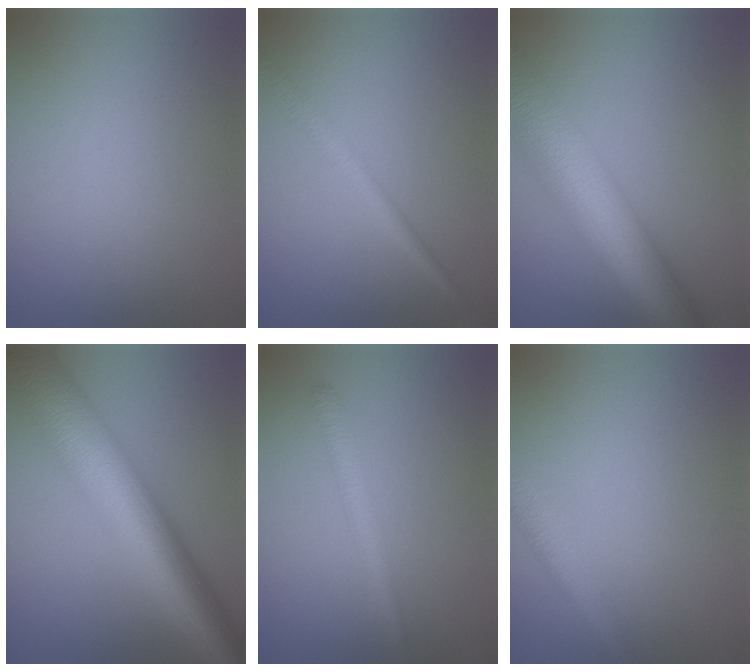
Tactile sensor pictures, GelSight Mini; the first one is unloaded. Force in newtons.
{"total": 2.1, "press": 2.1, "slide": 0.1}
{"total": 13.0, "press": 13.0, "slide": 0.5}
{"total": 12.8, "press": 12.8, "slide": 0.2}
{"total": 2.2, "press": 2.2, "slide": 0.1}
{"total": 2.6, "press": 2.6, "slide": 0.1}